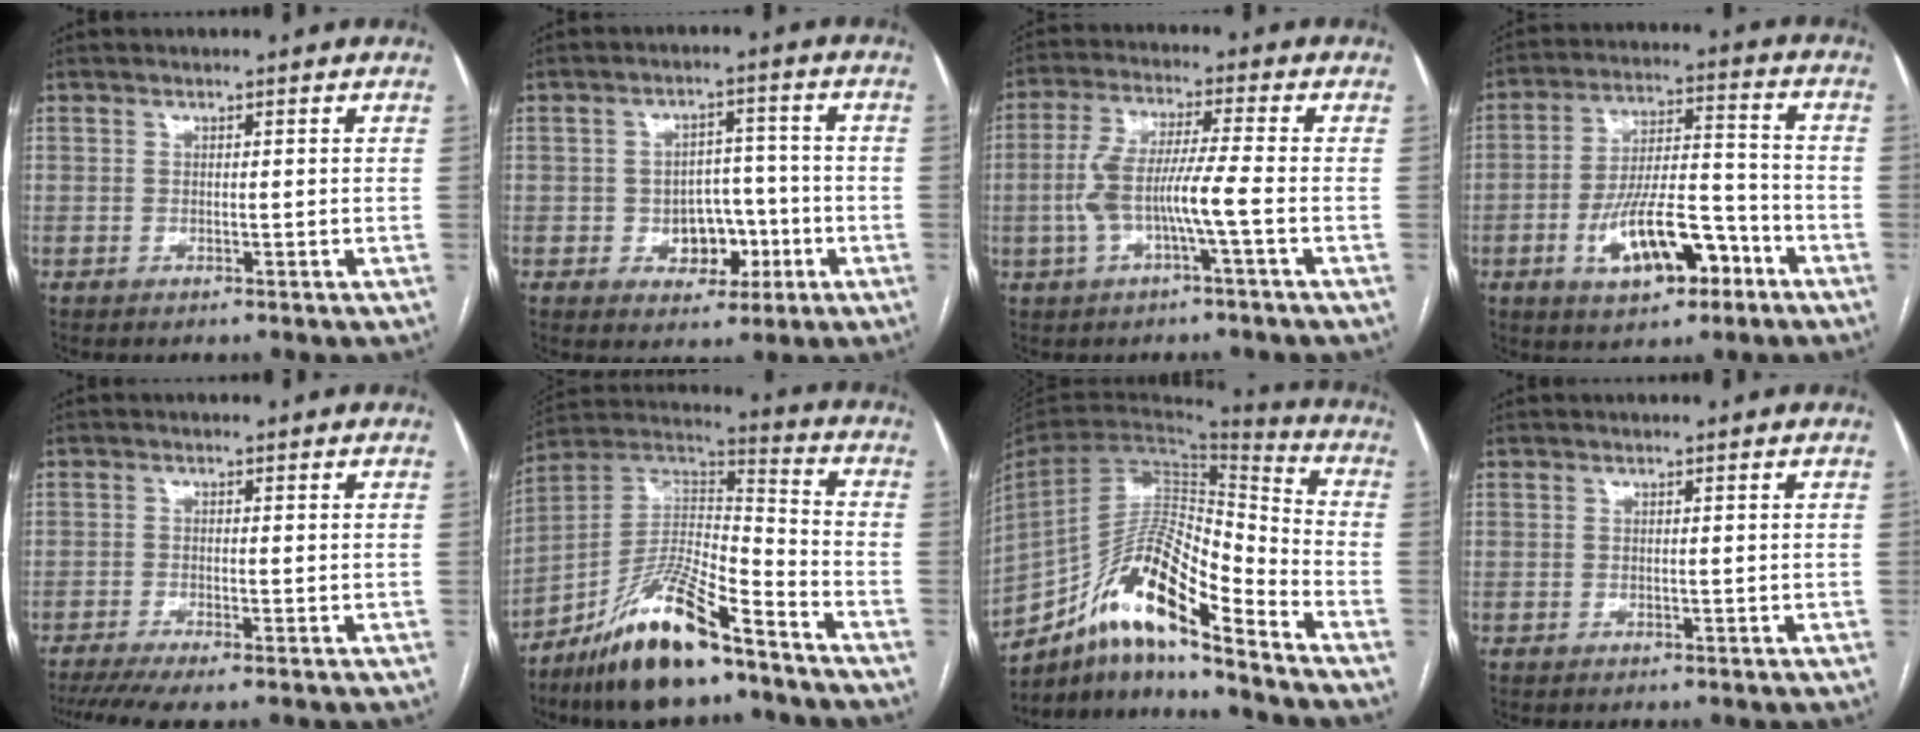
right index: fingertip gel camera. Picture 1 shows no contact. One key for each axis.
{"total": 6.8, "fx": -2.0, "fy": 4.9, "fz": 4.2, "tx": -0.054, "ty": 0.023, "tz": -0.022}
{"total": 8.1, "fx": -2.0, "fy": 0.2, "fz": 7.9, "tx": -0.167, "ty": 0.019, "tz": -0.039}
{"total": 12.9, "fx": -5.9, "fy": 4.8, "fz": 10.5, "tx": -0.188, "ty": 0.017, "tz": -0.089}
{"total": 6.4, "fx": -4.8, "fy": 0.4, "fz": 4.1, "tx": -0.065, "ty": -0.011, "tz": -0.081}
{"total": 16.9, "fx": -11.9, "fy": 3.2, "fz": 11.5, "tx": -0.214, "ty": 0.009, "tz": -0.212}
{"total": 17.8, "fx": -12.4, "fy": 2.6, "fz": 12.5, "tx": -0.242, "ty": 0.012, "tz": -0.222}
{"total": 0.0}